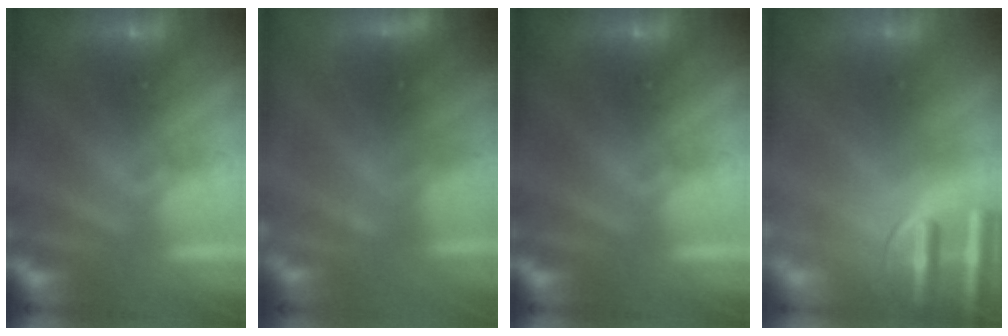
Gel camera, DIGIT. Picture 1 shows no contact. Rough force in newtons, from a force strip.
{"total": 3.3}
{"total": 0.0}
{"total": 9.8}